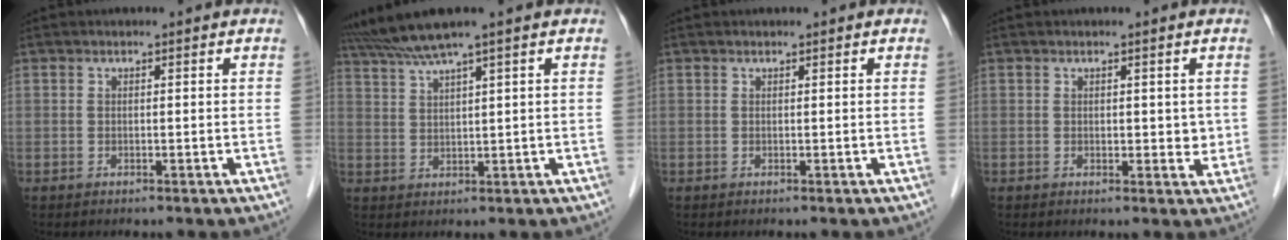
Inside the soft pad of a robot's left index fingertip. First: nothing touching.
{"total": 4.7, "force": [3.8, -1.5, 2.4], "torque": [-0.061, 0.012, 0.082]}
{"total": 0.0}
{"total": 2.1, "force": [0.5, 1.4, 1.5], "torque": [-0.012, -0.004, 0.007]}